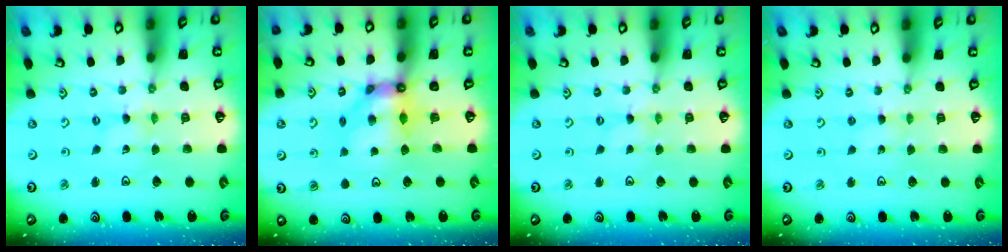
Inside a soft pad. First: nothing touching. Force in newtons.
{"total": 9.4, "press": 9.3, "slide": 1.1}
{"total": 0.0}
{"total": 3.0, "press": 3.0, "slide": 0.4}